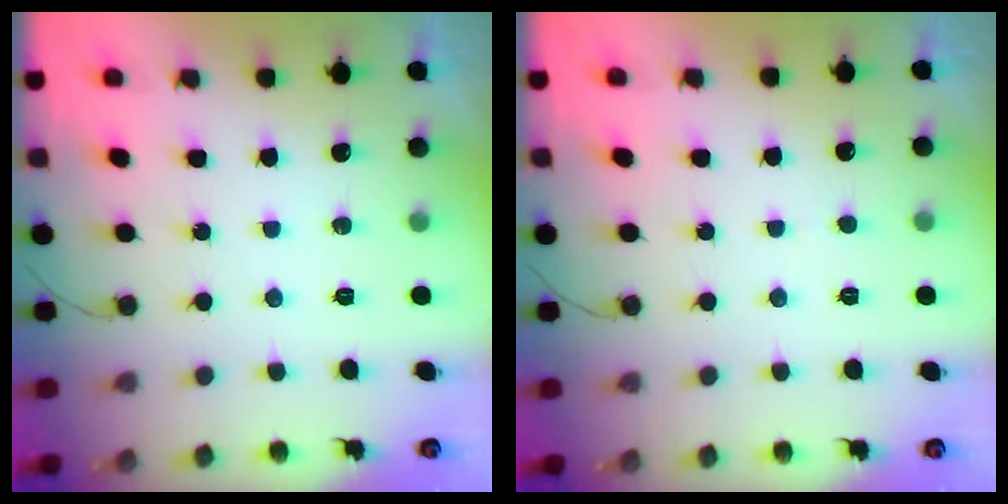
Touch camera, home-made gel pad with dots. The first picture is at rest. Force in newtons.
{"total": 0.7, "press": 0.7, "slide": 0.1}